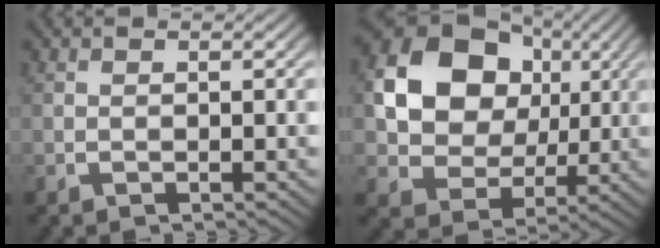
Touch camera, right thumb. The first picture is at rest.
{"total": 12.6, "force": [2.5, 9.7, 7.6], "torque": [-0.168, -0.027, 0.053]}